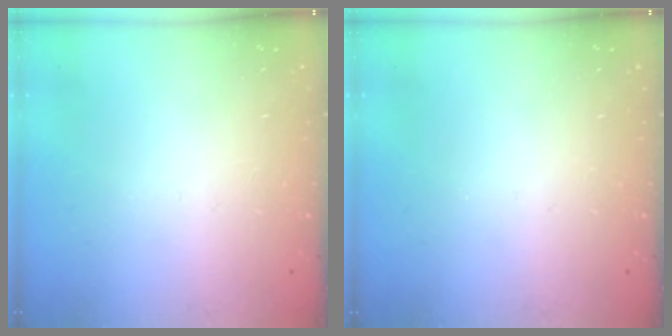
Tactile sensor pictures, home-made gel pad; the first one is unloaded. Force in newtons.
{"total": 0.0}